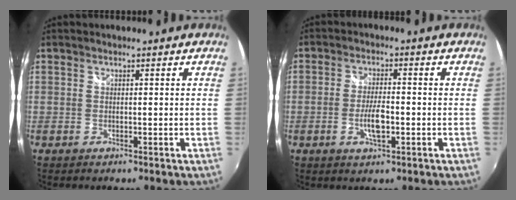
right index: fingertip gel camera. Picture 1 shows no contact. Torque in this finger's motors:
{"motor_torque": [0.93, 0.36, 0.46, 0.08]}